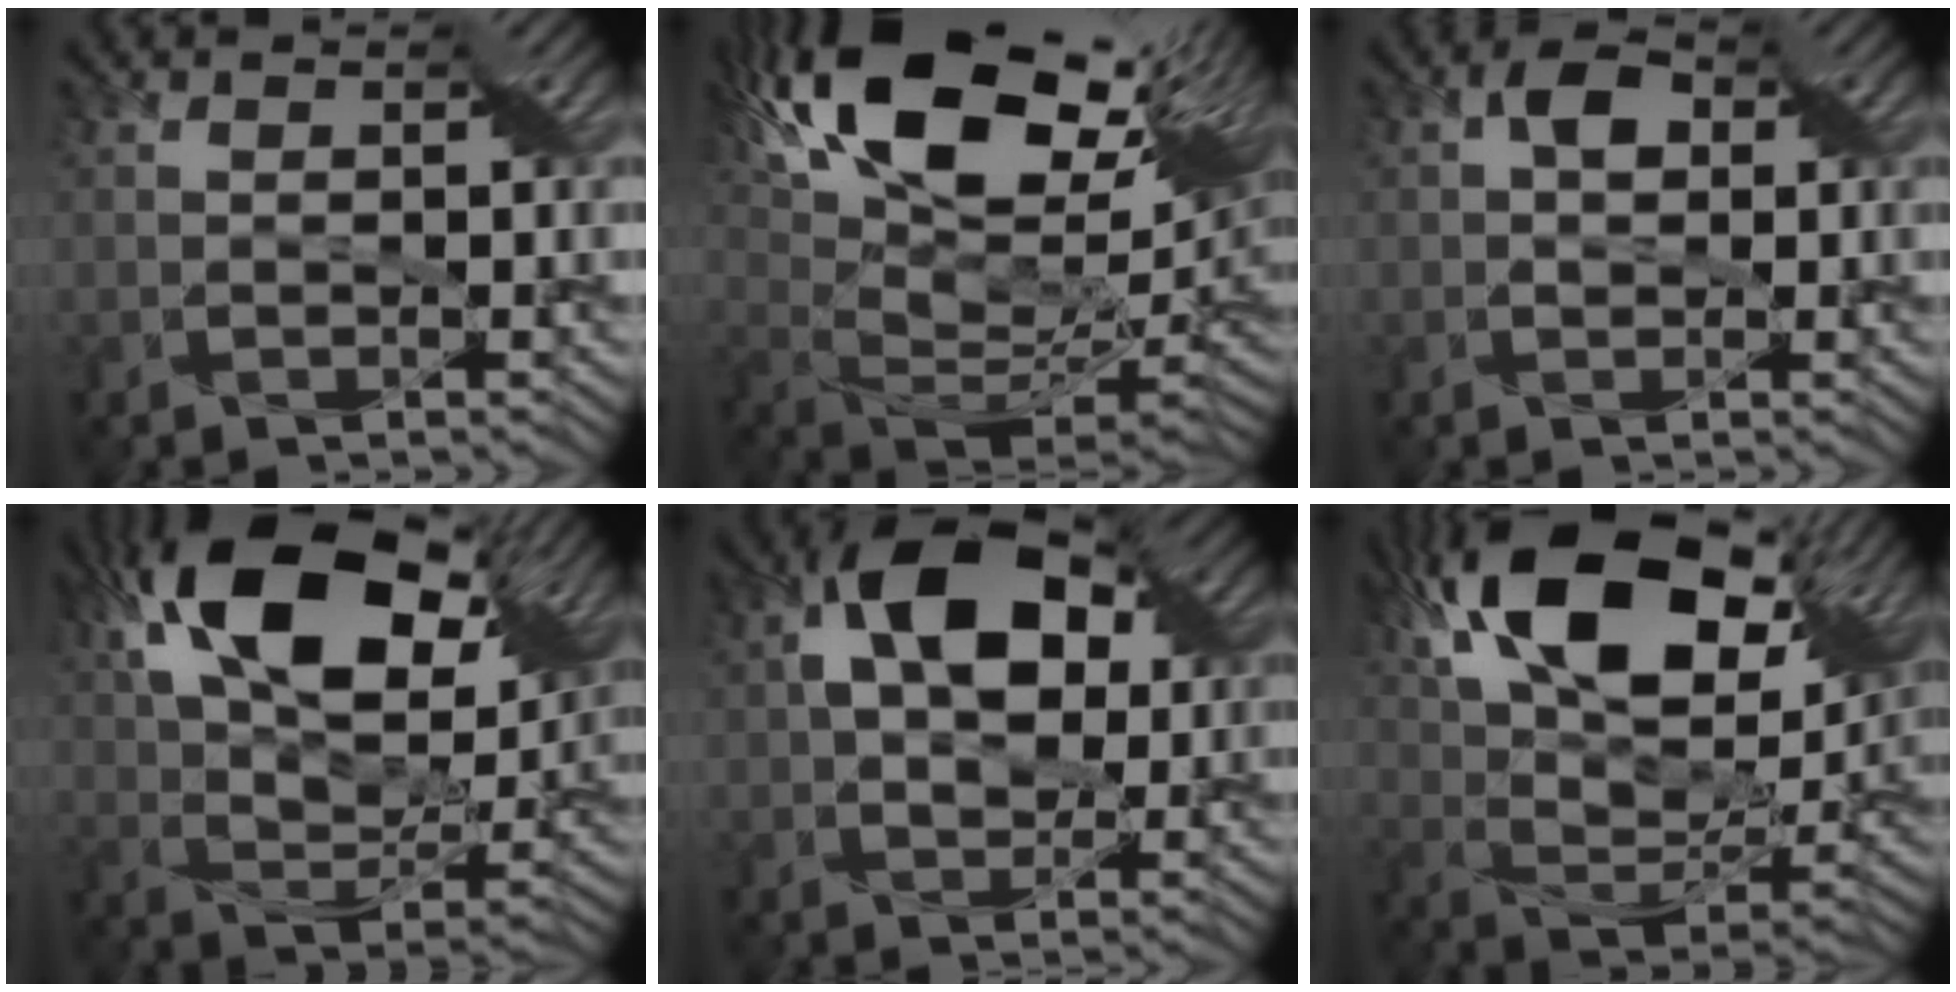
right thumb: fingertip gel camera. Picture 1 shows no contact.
{"total": 21.2, "force": [10.0, 10.1, 15.8], "torque": [-0.296, 0.027, 0.178]}
{"total": 2.0, "force": [0.4, 1.6, 1.2], "torque": [-0.023, 0.003, 0.003]}
{"total": 18.7, "force": [9.2, 10.0, 12.9], "torque": [-0.244, 0.030, 0.129]}
{"total": 12.9, "force": [3.7, 8.0, 9.4], "torque": [-0.166, 0.030, 0.048]}
{"total": 20.4, "force": [10.7, 10.6, 13.8], "torque": [-0.274, 0.045, 0.161]}